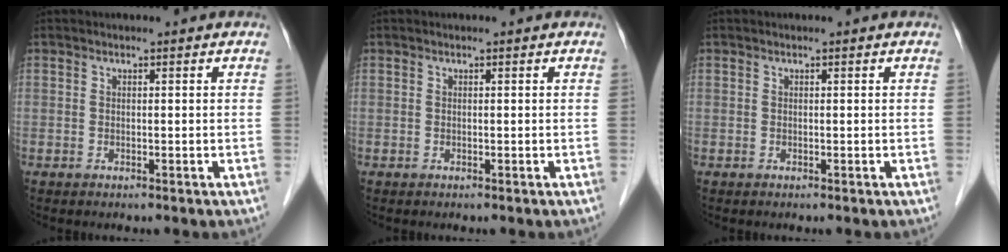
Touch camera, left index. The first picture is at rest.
{"total": 0.0}
{"total": 0.0}